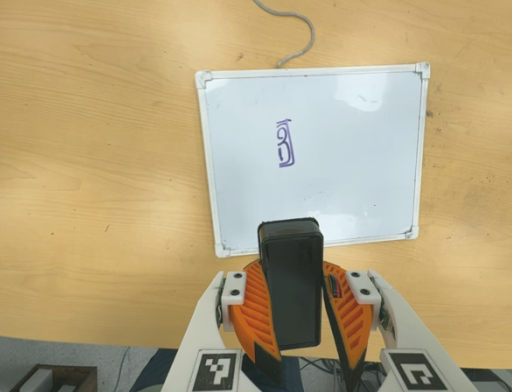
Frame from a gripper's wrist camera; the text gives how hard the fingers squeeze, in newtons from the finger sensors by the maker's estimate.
{"total": 11.4, "left": 10.7, "right": 12.1}